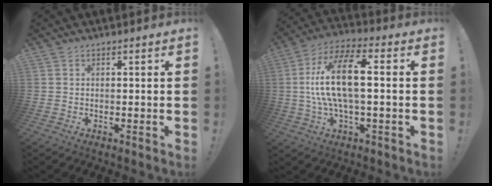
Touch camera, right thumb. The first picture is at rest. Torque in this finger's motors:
{"motor_torque": [1.84, 3.03, 1.38, -1.09, 0.40]}